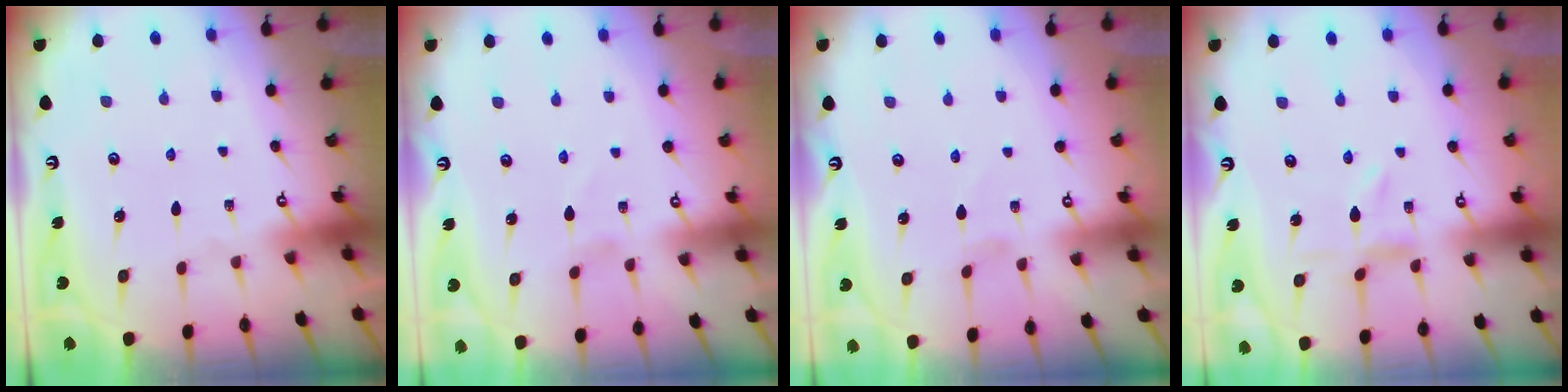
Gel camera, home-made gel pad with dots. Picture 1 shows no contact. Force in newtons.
{"total": 1.2, "press": 1.2, "slide": 0.1}
{"total": 0.9, "press": 0.9, "slide": 0.1}
{"total": 0.0}